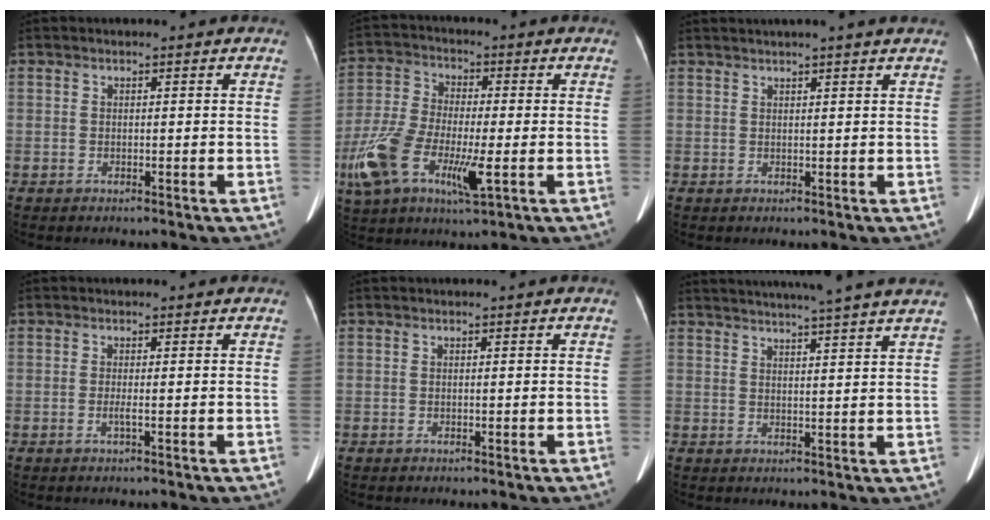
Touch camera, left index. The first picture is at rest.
{"total": 13.6, "force": [-4.2, 4.6, 12.0], "torque": [-0.265, -0.010, -0.076]}
{"total": 5.3, "force": [4.8, -0.3, 2.3], "torque": [-0.026, 0.032, 0.056]}
{"total": 0.8, "force": [-0.3, -0.1, 0.8], "torque": [-0.019, -0.001, -0.006]}
{"total": 0.0}
{"total": 15.8, "force": [14.0, -1.0, 7.1], "torque": [-0.120, 0.000, 0.177]}